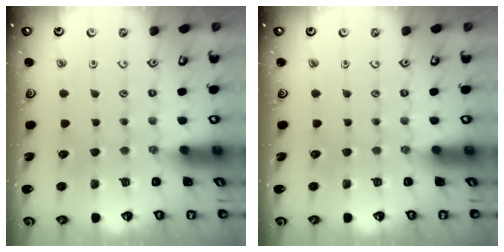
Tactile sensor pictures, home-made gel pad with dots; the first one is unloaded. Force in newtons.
{"total": 0.0}